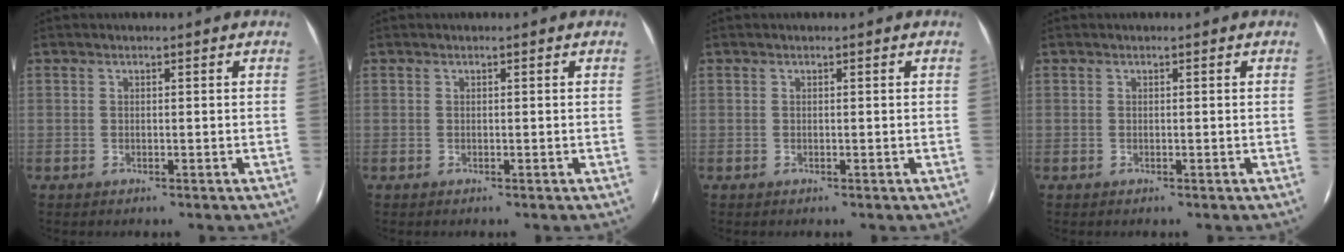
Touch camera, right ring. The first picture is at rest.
{"total": 0.0}
{"total": 0.0}
{"total": 0.0}